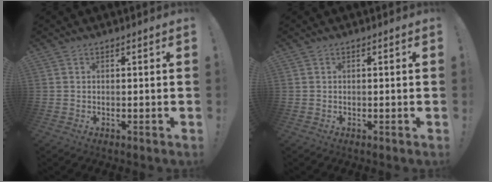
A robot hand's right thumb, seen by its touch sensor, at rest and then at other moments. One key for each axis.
{"total": 0.0}